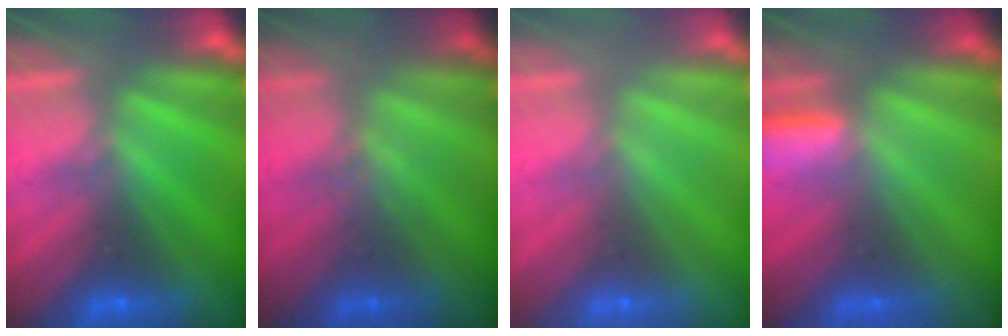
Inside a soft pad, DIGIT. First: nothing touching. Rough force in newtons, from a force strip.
{"total": 2.5}
{"total": 3.3}
{"total": 2.8}